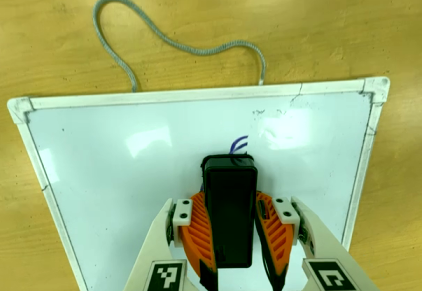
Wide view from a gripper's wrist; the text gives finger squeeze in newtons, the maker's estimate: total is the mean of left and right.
{"total": 15.6, "left": 16.1, "right": 15.0}